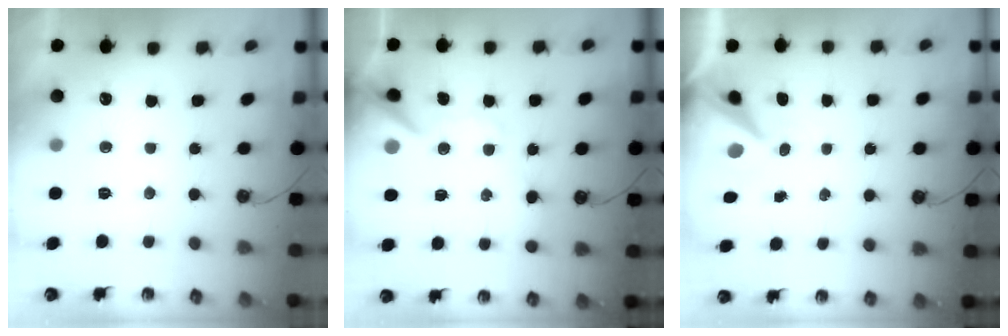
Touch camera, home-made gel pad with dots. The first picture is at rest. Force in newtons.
{"total": 13.9, "press": 13.8, "slide": 1.7}
{"total": 8.6, "press": 8.5, "slide": 1.2}